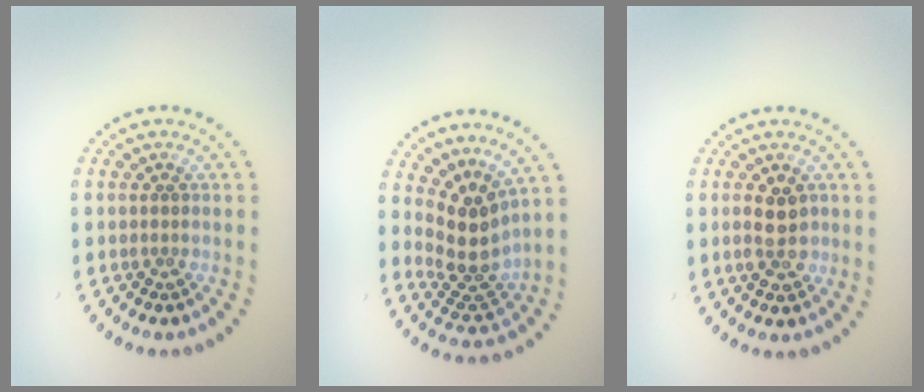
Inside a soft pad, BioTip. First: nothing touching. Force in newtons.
{"total": 3.9, "press": 2.9, "slide": 2.6}
{"total": 2.8, "press": 2.8, "slide": 0.1}